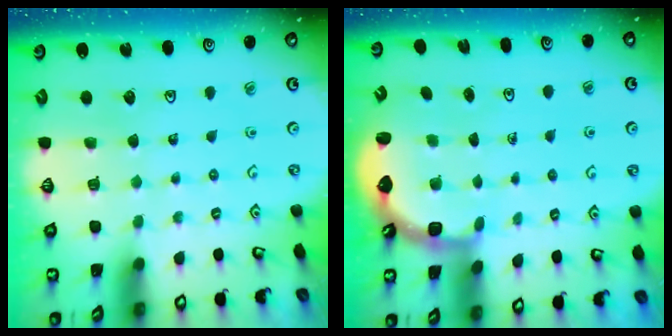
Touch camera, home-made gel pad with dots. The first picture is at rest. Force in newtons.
{"total": 2.6, "press": 2.3, "slide": 1.3}